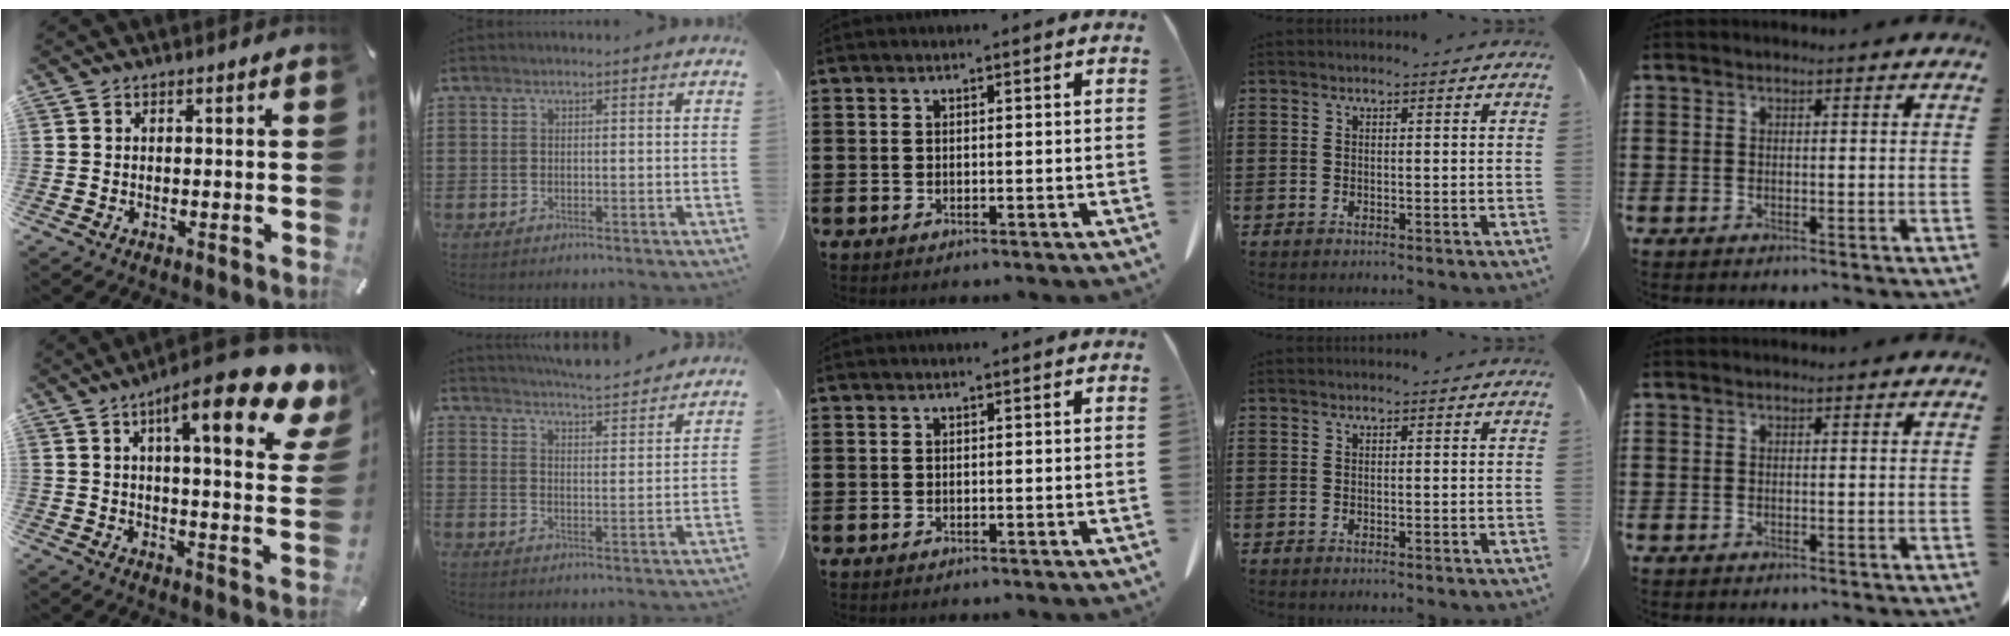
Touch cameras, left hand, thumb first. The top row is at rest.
{"thumb": {"total": 18.0, "force": [10.0, 4.3, 14.4], "torque": [-0.220, -0.050, 0.151]}, "index": {"total": 4.7, "force": [4.7, -0.3, 0.7], "torque": [-0.034, -0.030, 0.081]}}